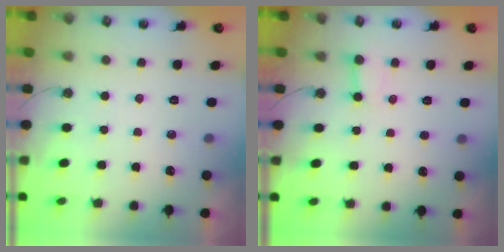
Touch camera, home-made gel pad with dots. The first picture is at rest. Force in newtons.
{"total": 3.7, "press": 3.6, "slide": 0.5}